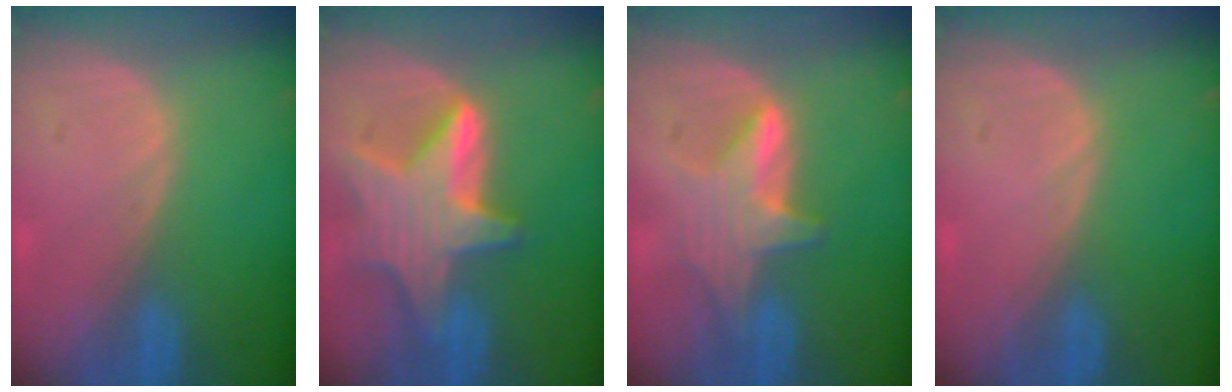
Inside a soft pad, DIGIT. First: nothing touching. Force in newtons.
{"total": 9.5, "press": 9.5, "slide": 0.7}
{"total": 5.8, "press": 5.7, "slide": 0.7}
{"total": 0.0}